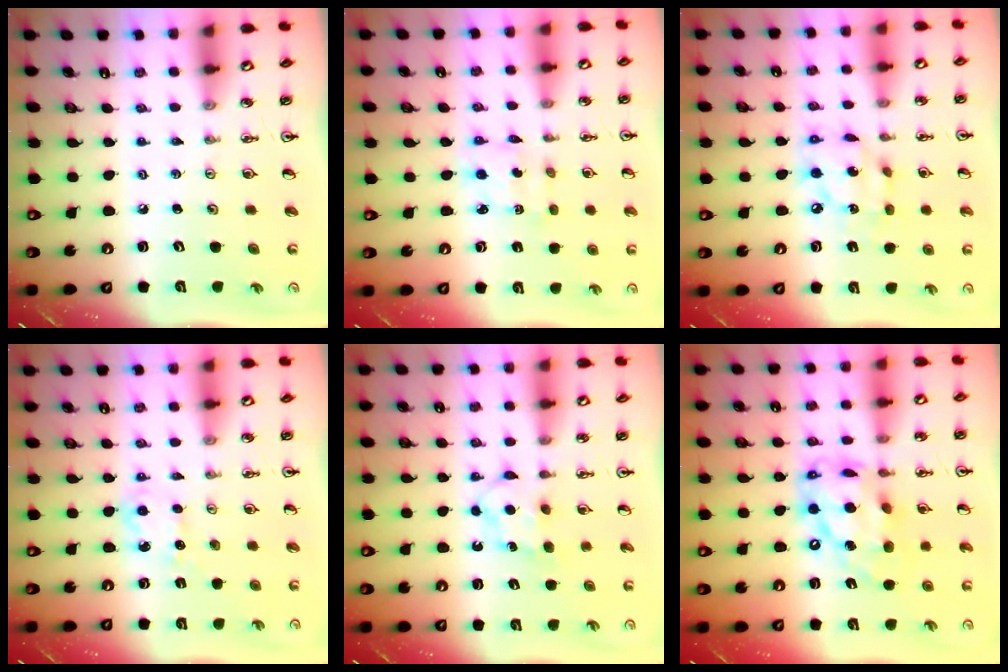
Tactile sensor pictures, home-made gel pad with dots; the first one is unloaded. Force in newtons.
{"total": 2.2, "press": 2.1, "slide": 0.7}
{"total": 11.8, "press": 11.7, "slide": 1.2}
{"total": 5.3, "press": 5.2, "slide": 0.9}
{"total": 6.4, "press": 6.3, "slide": 0.6}
{"total": 16.2, "press": 16.1, "slide": 1.5}